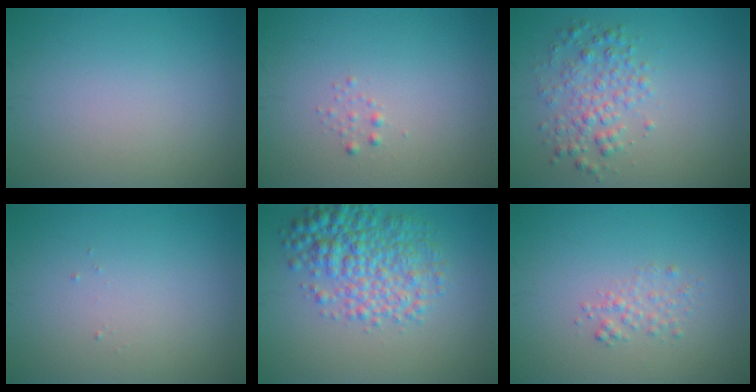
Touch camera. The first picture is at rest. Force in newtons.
{"total": 0.6, "press": 0.6, "slide": 0.1}
{"total": 3.0, "press": 3.0, "slide": 0.0}
{"total": 0.0}
{"total": 5.7, "press": 5.7, "slide": 0.1}
{"total": 1.4, "press": 1.4, "slide": 0.1}